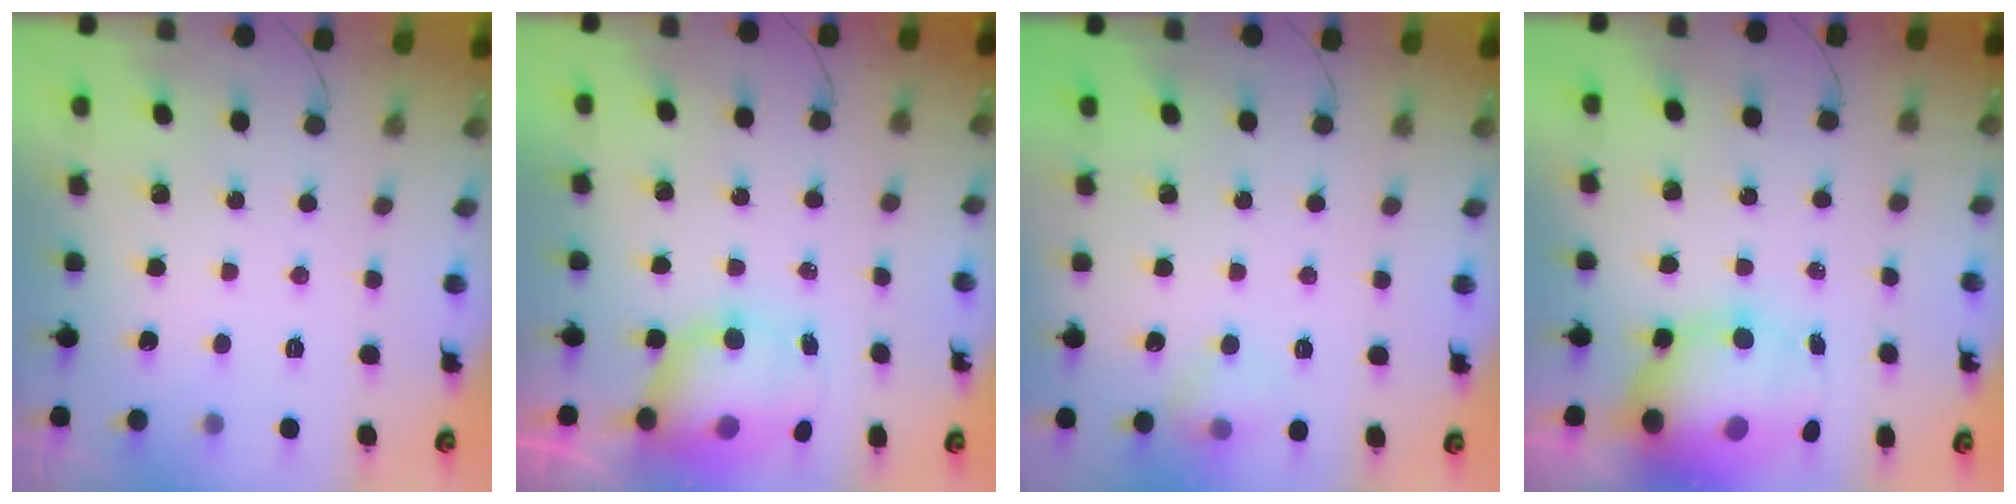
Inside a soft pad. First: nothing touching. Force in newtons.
{"total": 10.0, "press": 9.7, "slide": 2.7}
{"total": 6.8, "press": 6.7, "slide": 1.2}
{"total": 17.5, "press": 15.4, "slide": 8.3}